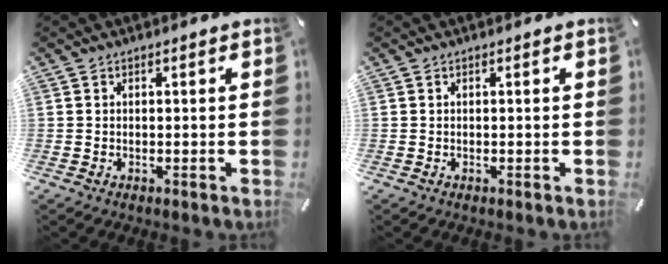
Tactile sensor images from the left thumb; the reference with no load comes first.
{"total": 0.0}